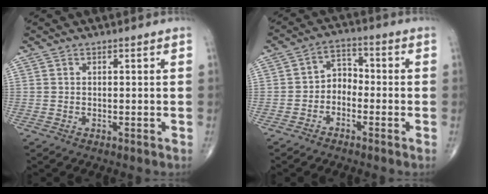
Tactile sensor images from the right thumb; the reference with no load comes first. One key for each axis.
{"total": 4.6, "fx": -1.8, "fy": 3.4, "fz": 2.5, "tx": -0.022, "ty": 0.031, "tz": -0.046}